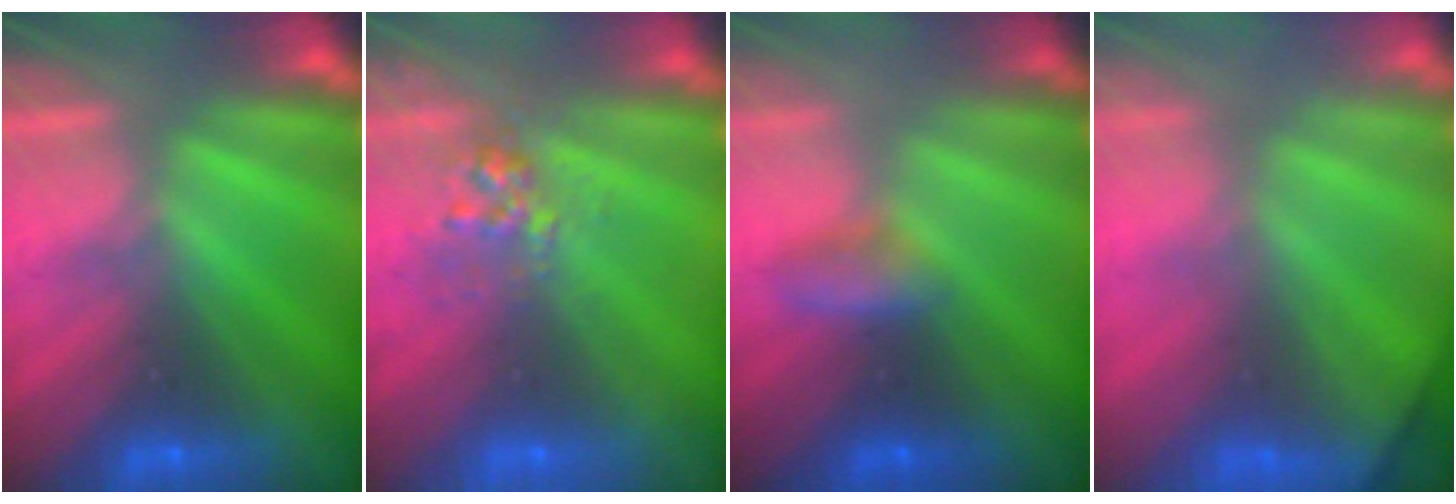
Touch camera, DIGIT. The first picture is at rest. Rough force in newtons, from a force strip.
{"total": 2.9}
{"total": 2.7}
{"total": 8.1}